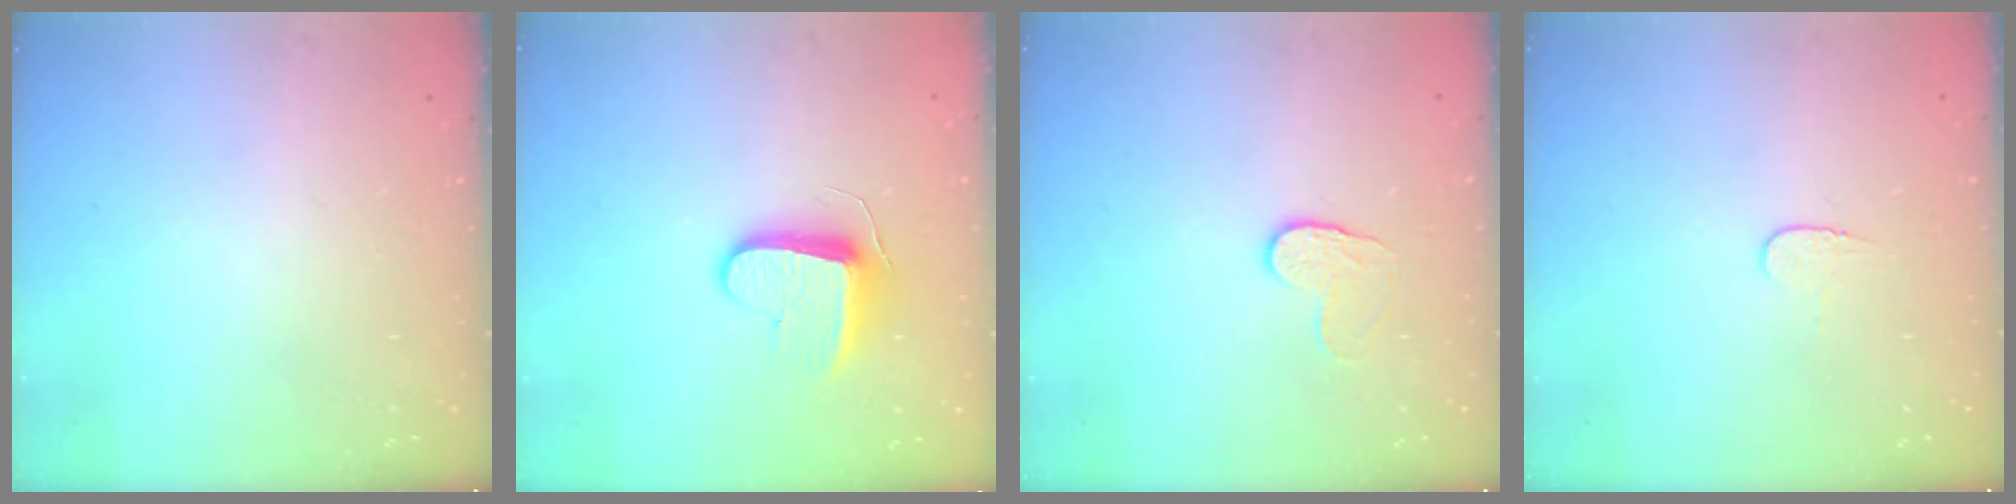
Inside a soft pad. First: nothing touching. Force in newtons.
{"total": 9.3, "press": 9.3, "slide": 0.1}
{"total": 5.0, "press": 4.9, "slide": 0.5}
{"total": 4.0, "press": 4.0, "slide": 0.4}